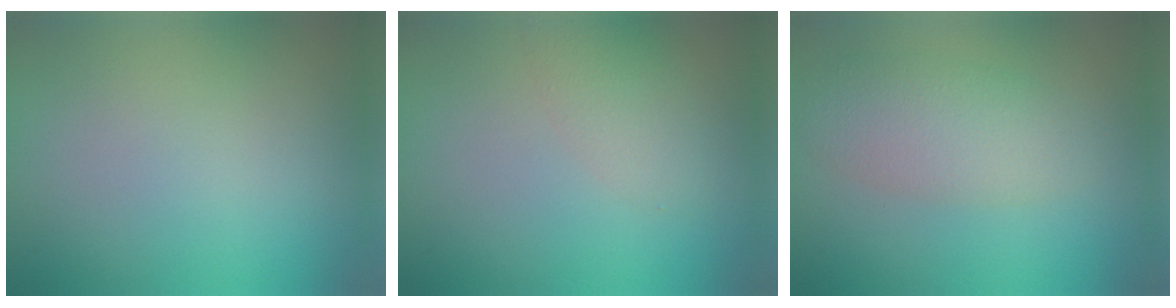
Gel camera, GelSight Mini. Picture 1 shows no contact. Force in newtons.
{"total": 2.4, "press": 2.4, "slide": 0.1}
{"total": 4.2, "press": 4.2, "slide": 0.2}